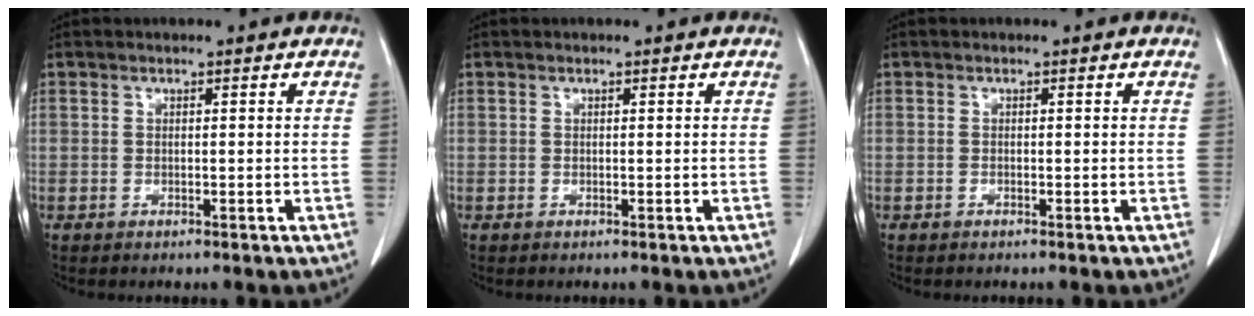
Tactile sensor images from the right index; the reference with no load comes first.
{"total": 0.0}
{"total": 0.0}